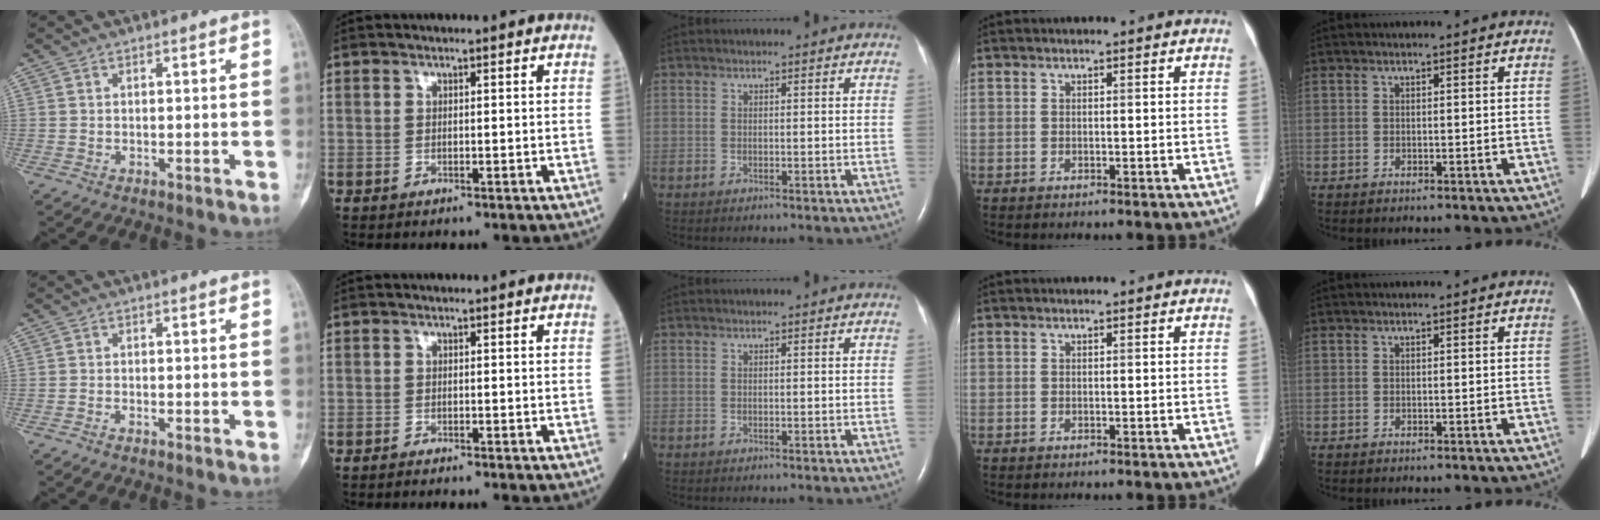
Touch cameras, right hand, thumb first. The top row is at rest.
{"thumb": {"total": 0.6, "force": [-0.5, 0.1, 0.2], "torque": [-0.005, 0.004, -0.011]}, "index": {"total": 1.4, "force": [-1.3, -0.1, 0.6], "torque": [-0.012, 0.000, -0.016]}}